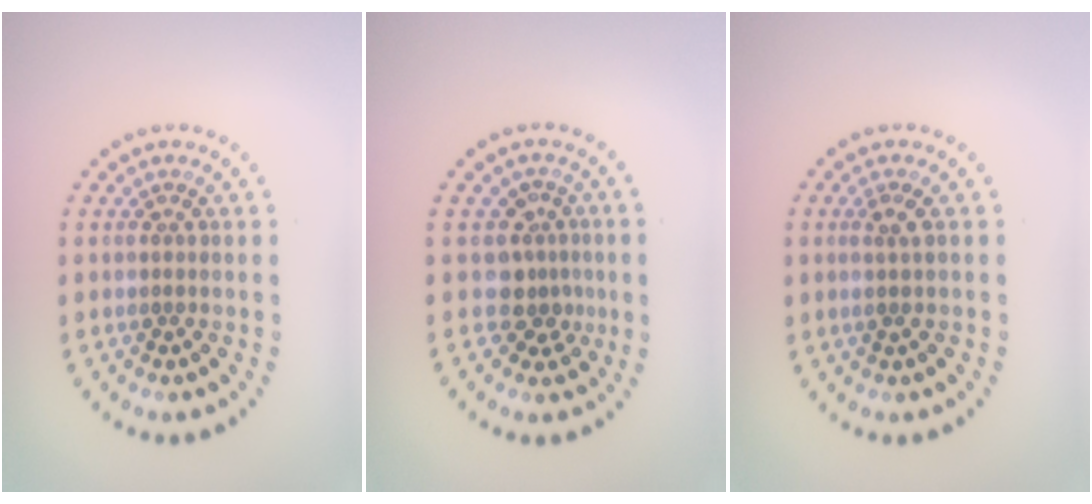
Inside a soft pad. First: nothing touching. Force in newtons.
{"total": 2.8, "press": 2.1, "slide": 1.8}
{"total": 1.4, "press": 1.1, "slide": 0.8}